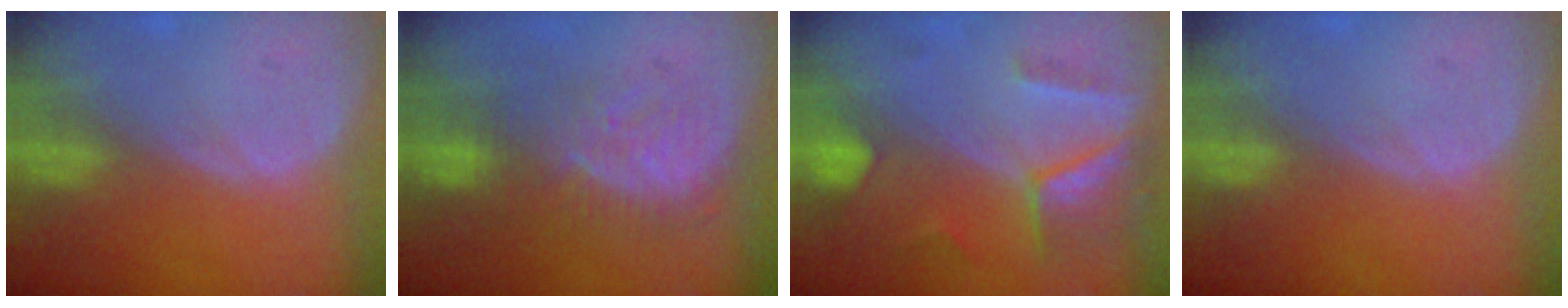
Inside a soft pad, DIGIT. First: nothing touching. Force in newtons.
{"total": 7.9, "press": 7.8, "slide": 1.6}
{"total": 7.5, "press": 6.6, "slide": 3.4}
{"total": 0.0}